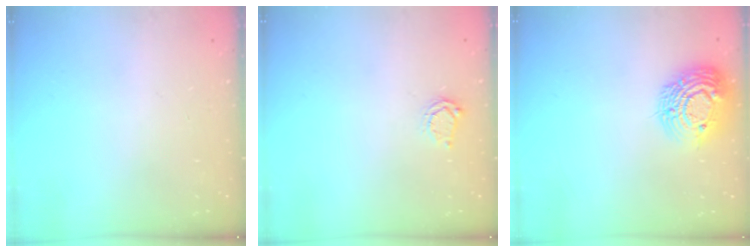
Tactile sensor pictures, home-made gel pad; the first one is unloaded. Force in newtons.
{"total": 3.7, "press": 3.7, "slide": 0.5}
{"total": 14.6, "press": 14.5, "slide": 0.9}